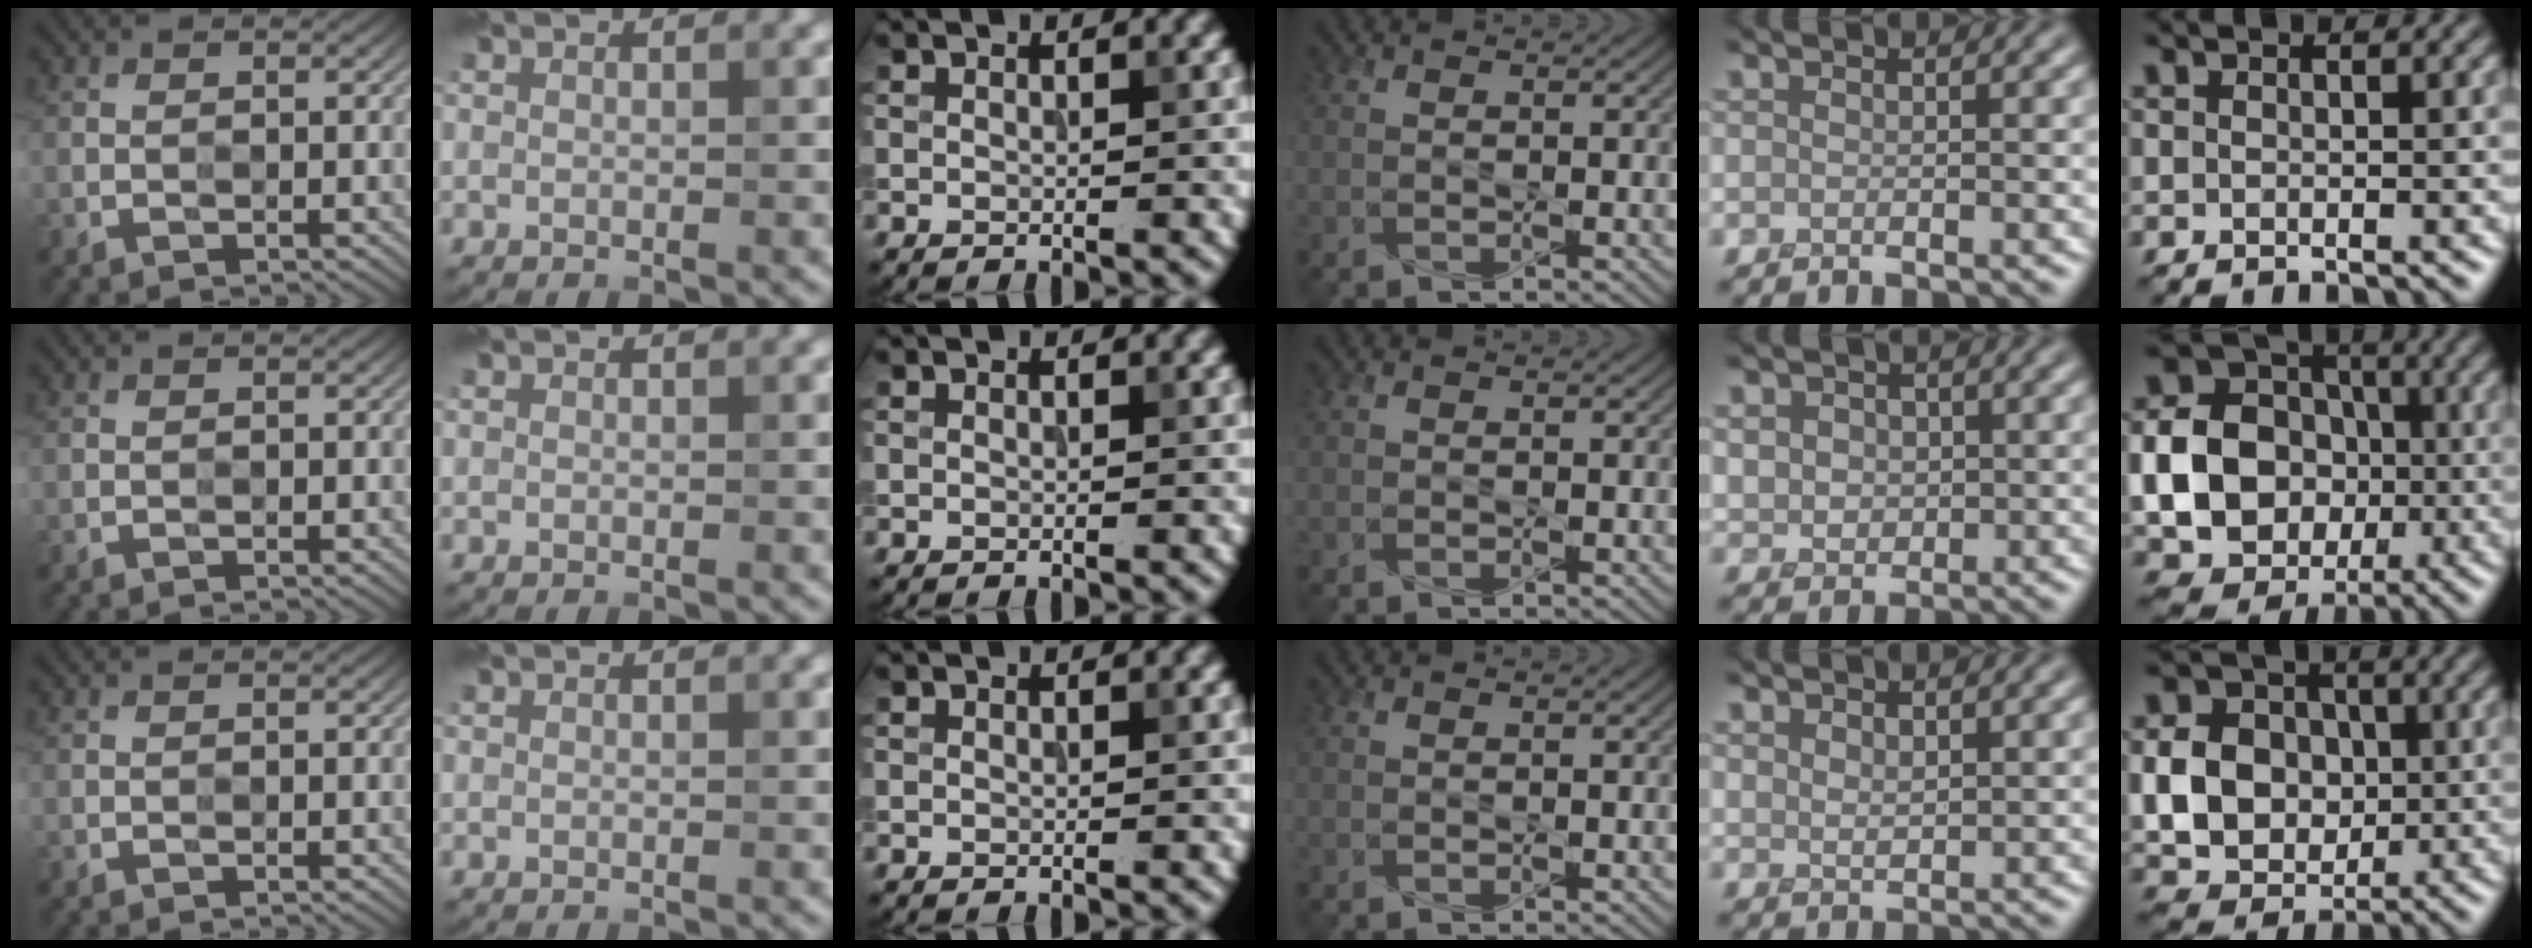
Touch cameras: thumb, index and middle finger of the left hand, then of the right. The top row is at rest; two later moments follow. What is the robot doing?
{"motion": "press", "object": "gel pad"}